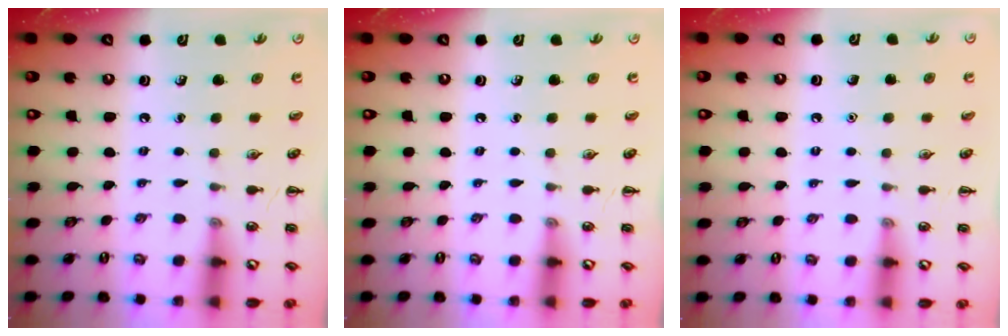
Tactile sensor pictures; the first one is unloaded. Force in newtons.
{"total": 0.0}
{"total": 1.6, "press": 1.5, "slide": 0.1}